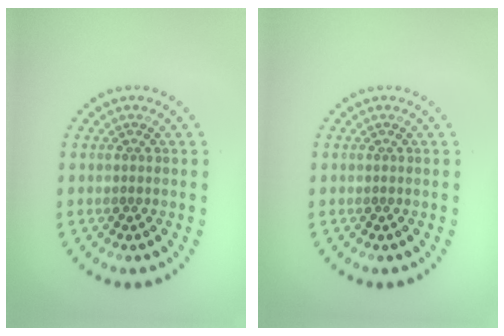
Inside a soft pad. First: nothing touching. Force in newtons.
{"total": 0.0}